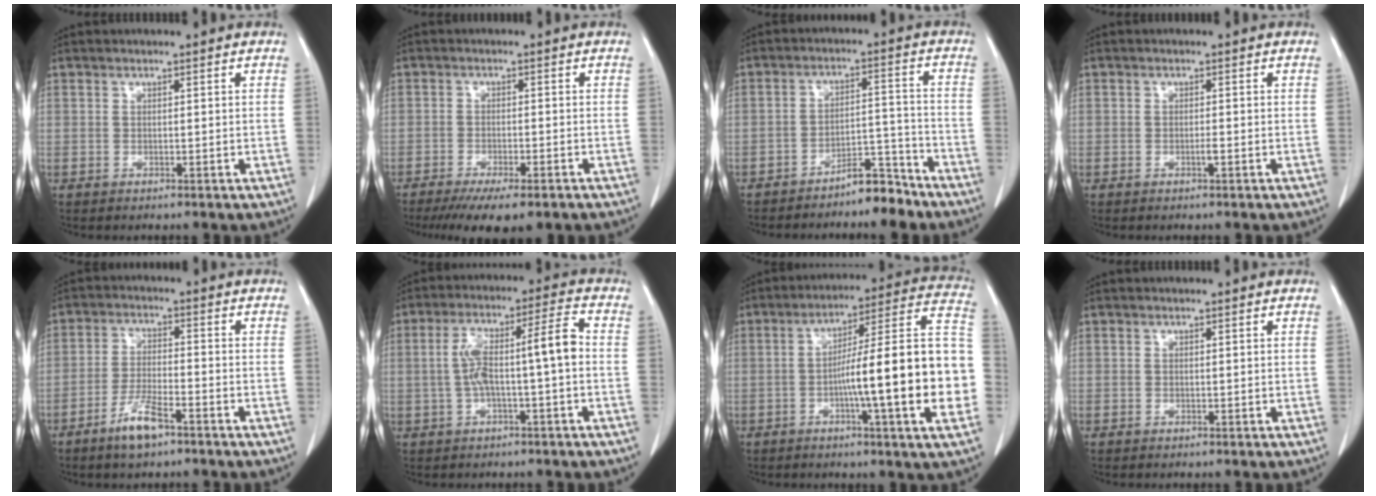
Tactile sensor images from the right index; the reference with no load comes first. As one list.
[{"total": 8.5, "force": [-6.3, 2.5, 5.2], "torque": [-0.070, -0.012, -0.094]}, {"total": 6.3, "force": [-5.5, 1.4, 2.7], "torque": [-0.036, 0.013, -0.093]}, {"total": 0.9, "force": [-0.4, 0.1, 0.8], "torque": [-0.016, 0.000, -0.006]}, {"total": 6.1, "force": [-4.1, 1.1, 4.4], "torque": [-0.090, -0.005, -0.075]}, {"total": 9.1, "force": [-0.6, 1.2, 9.0], "torque": [-0.165, 0.038, -0.010]}, {"total": 20.8, "force": [-3.7, 0.3, 20.4], "torque": [-0.233, 0.026, -0.058]}, {"total": 0.0}]